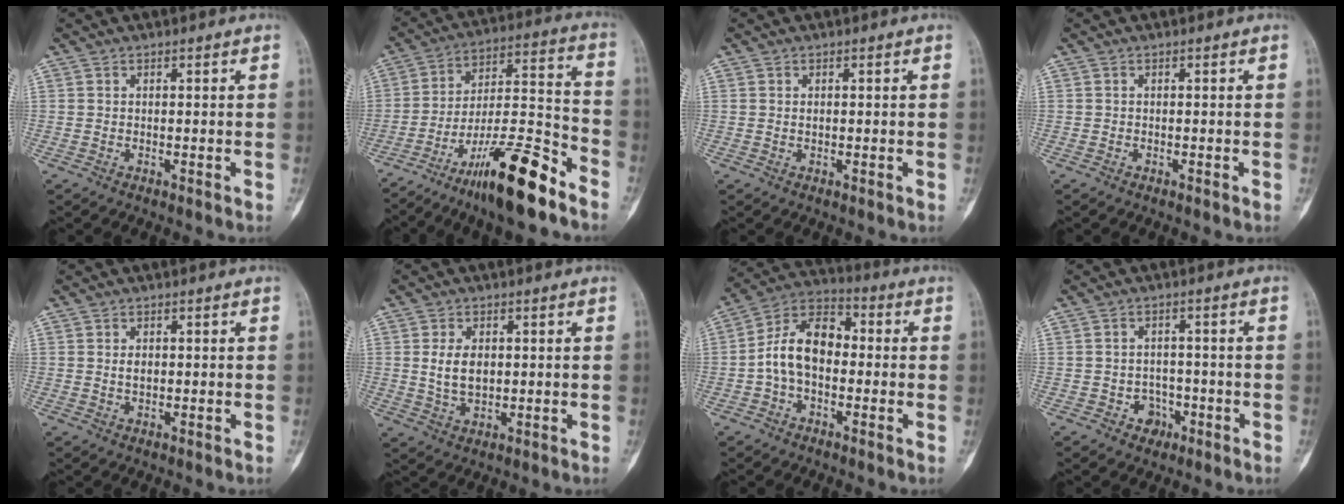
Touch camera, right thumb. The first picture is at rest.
{"total": 18.4, "force": [-12.4, 3.4, 13.2], "torque": [-0.232, 0.085, -0.208]}
{"total": 0.7, "force": [0.2, 0.4, 0.5], "torque": [-0.010, 0.001, 0.004]}
{"total": 0.0}
{"total": 2.0, "force": [0.3, 1.2, 1.5], "torque": [-0.023, -0.001, 0.008]}
{"total": 6.0, "force": [0.8, 3.8, 4.6], "torque": [-0.078, -0.006, 0.023]}
{"total": 11.9, "force": [-0.9, 7.7, 9.0], "torque": [-0.150, 0.038, -0.029]}
{"total": 3.8, "force": [-1.8, 3.2, 1.2], "torque": [0.004, 0.018, -0.023]}